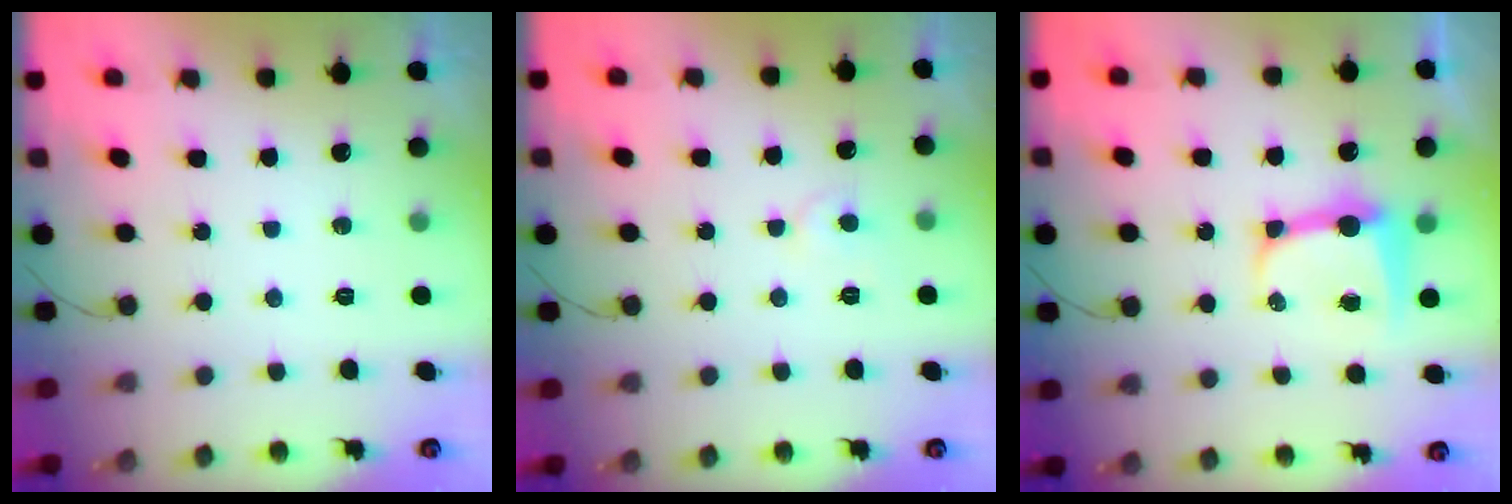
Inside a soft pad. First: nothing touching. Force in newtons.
{"total": 4.7, "press": 4.7, "slide": 0.4}
{"total": 8.6, "press": 8.5, "slide": 0.7}